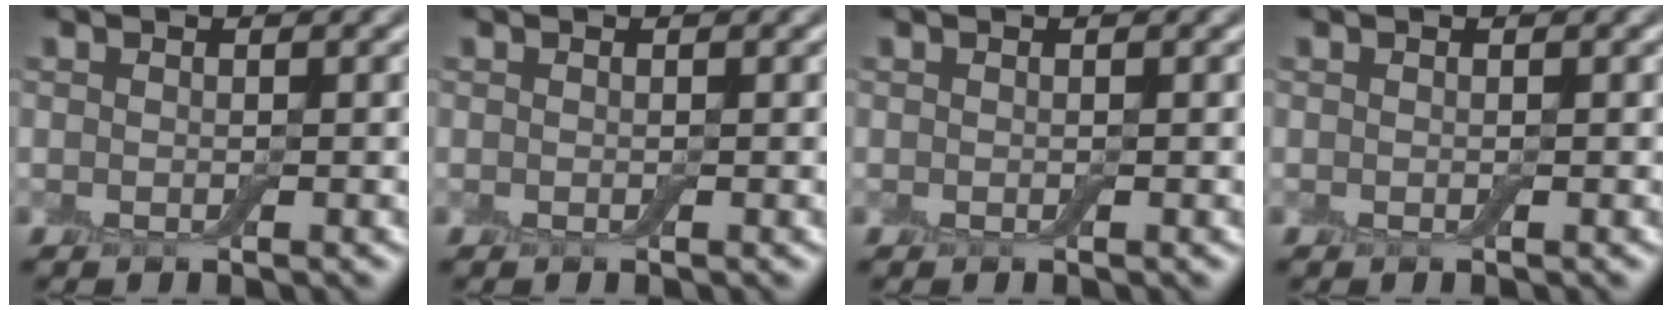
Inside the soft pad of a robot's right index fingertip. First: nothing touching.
{"total": 0.0}
{"total": 0.0}
{"total": 0.0}